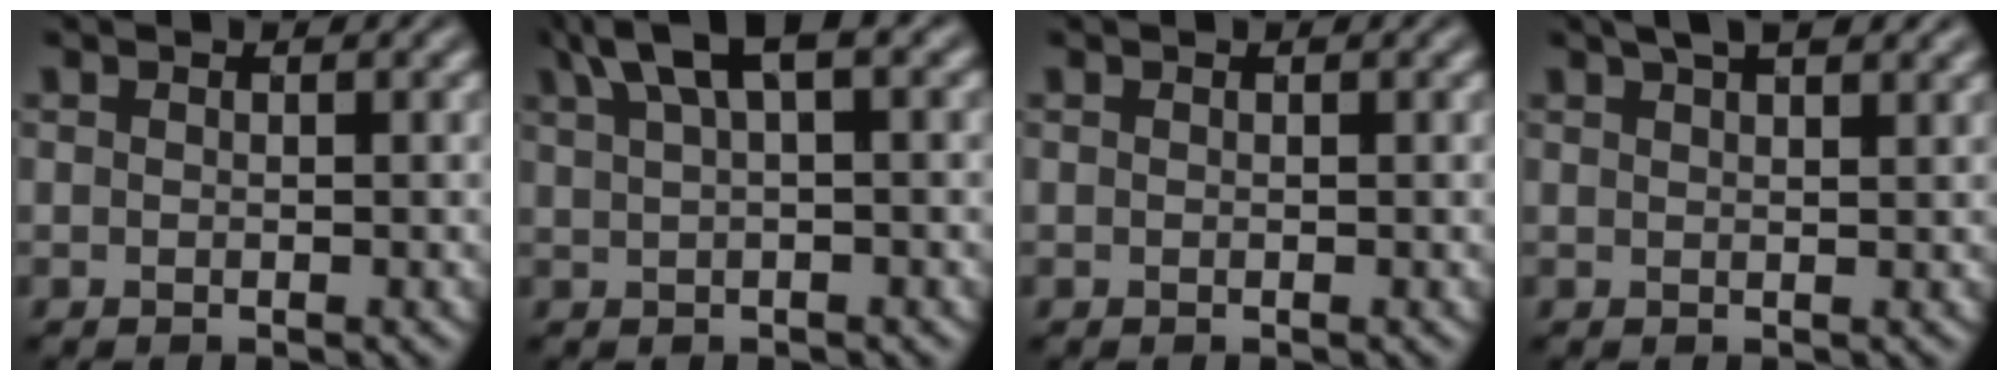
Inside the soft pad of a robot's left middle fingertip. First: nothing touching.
{"total": 4.8, "force": [2.9, 1.2, 3.7], "torque": [-0.065, 0.019, 0.051]}
{"total": 0.0}
{"total": 3.9, "force": [2.8, 1.2, 2.4], "torque": [-0.016, 0.014, 0.027]}